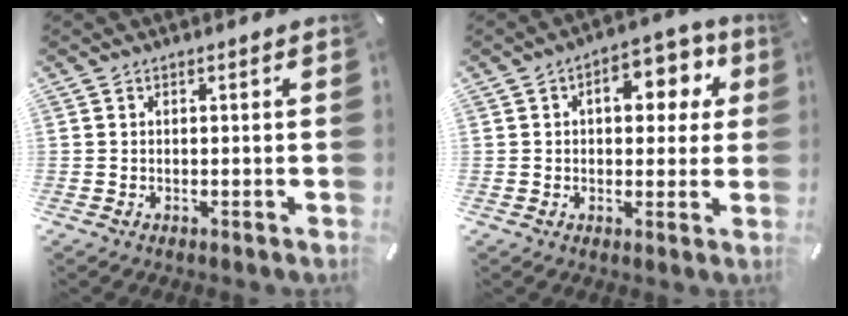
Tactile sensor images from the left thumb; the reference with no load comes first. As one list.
[{"total": 10.2, "force": [2.6, 6.4, 7.5], "torque": [-0.082, -0.006, 0.032]}]